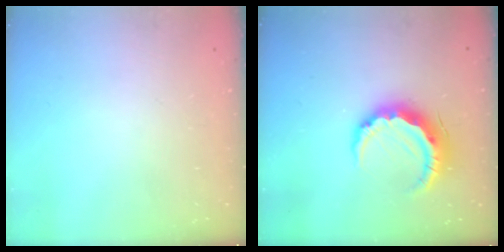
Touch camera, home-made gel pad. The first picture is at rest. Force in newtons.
{"total": 12.3, "press": 12.3, "slide": 0.4}